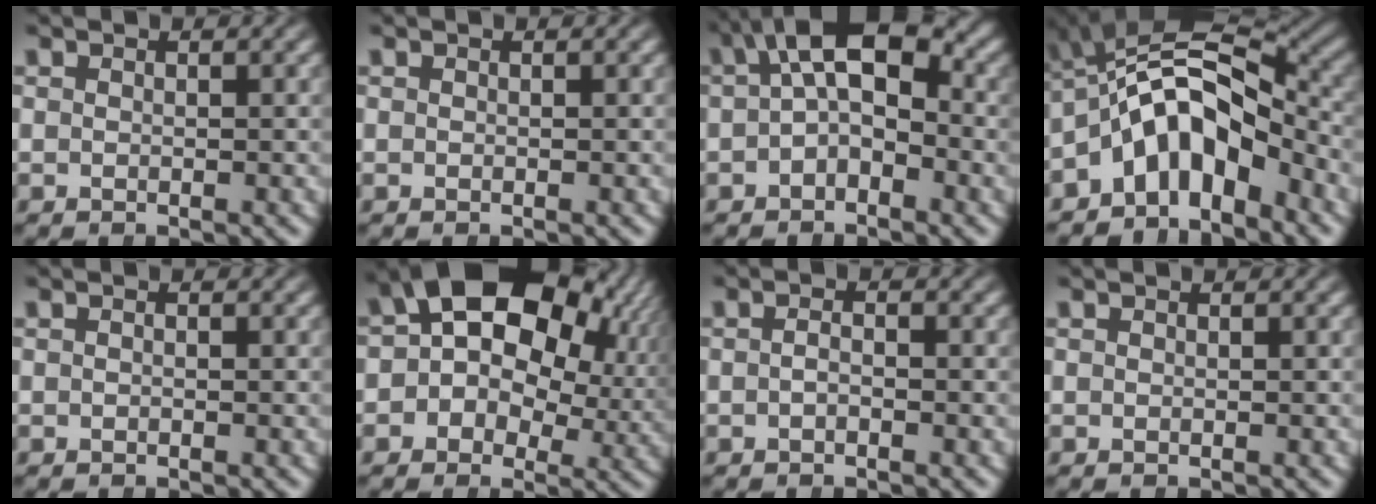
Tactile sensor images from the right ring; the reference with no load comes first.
{"total": 1.1, "force": [-0.2, -1.0, -0.4], "torque": [0.015, -0.010, 0.005]}
{"total": 6.4, "force": [1.7, 3.4, 5.2], "torque": [-0.094, -0.007, 0.027]}
{"total": 14.1, "force": [-0.4, 10.0, 9.9], "torque": [-0.196, -0.019, -0.014]}
{"total": 0.0}
{"total": 15.4, "force": [4.0, 10.2, 10.9], "torque": [-0.170, 0.005, 0.046]}
{"total": 1.1, "force": [-0.7, 0.2, 0.8], "torque": [-0.015, -0.007, -0.011]}
{"total": 0.0}